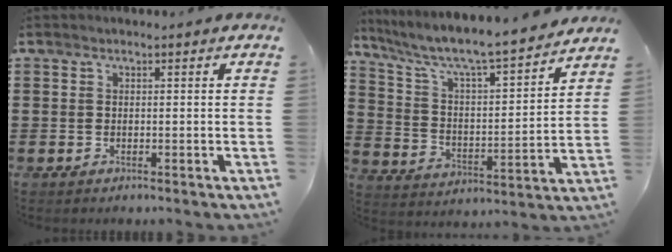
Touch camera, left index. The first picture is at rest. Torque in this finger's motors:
{"motor_torque": [1.33, -0.81, 0.46, 0.21]}